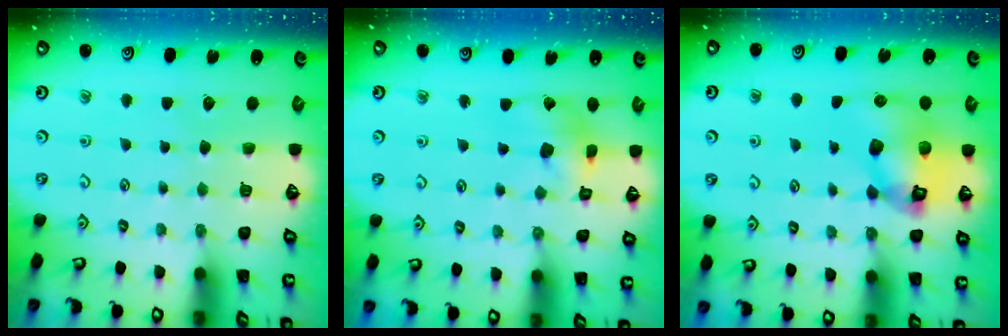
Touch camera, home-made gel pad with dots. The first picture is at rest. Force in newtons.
{"total": 9.9, "press": 9.8, "slide": 1.1}
{"total": 12.5, "press": 12.4, "slide": 1.7}